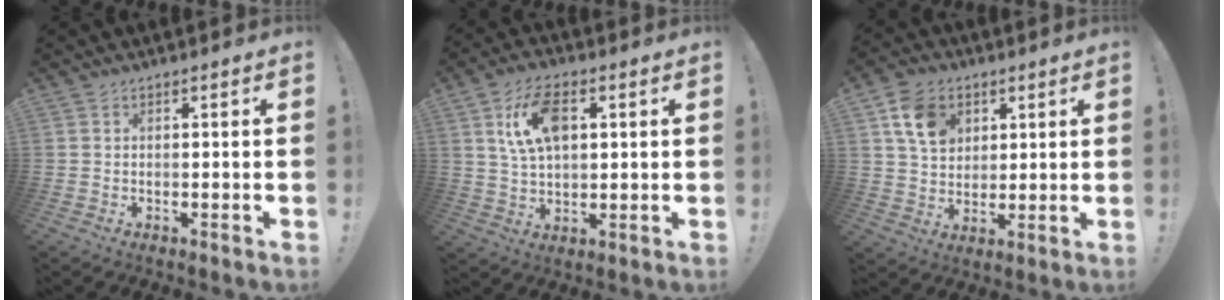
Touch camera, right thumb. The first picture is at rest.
{"total": 12.3, "force": [3.9, 7.1, 9.3], "torque": [-0.159, 0.007, 0.071]}
{"total": 11.4, "force": [5.2, 8.7, 5.3], "torque": [-0.079, -0.016, 0.103]}